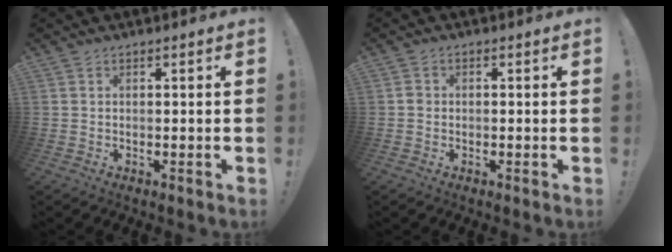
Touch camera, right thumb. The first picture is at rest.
{"total": 1.4, "force": [-0.5, 1.1, 0.7], "torque": [-0.019, 0.009, -0.008]}